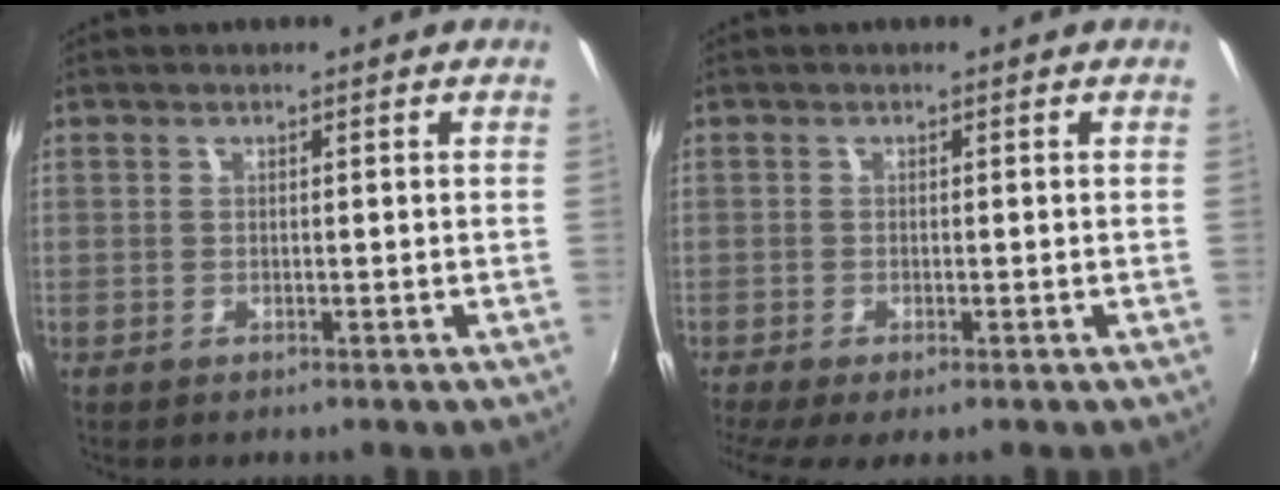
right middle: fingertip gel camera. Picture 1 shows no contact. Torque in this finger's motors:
{"motor_torque": [0.65, -0.80, 0.15, 0.06]}